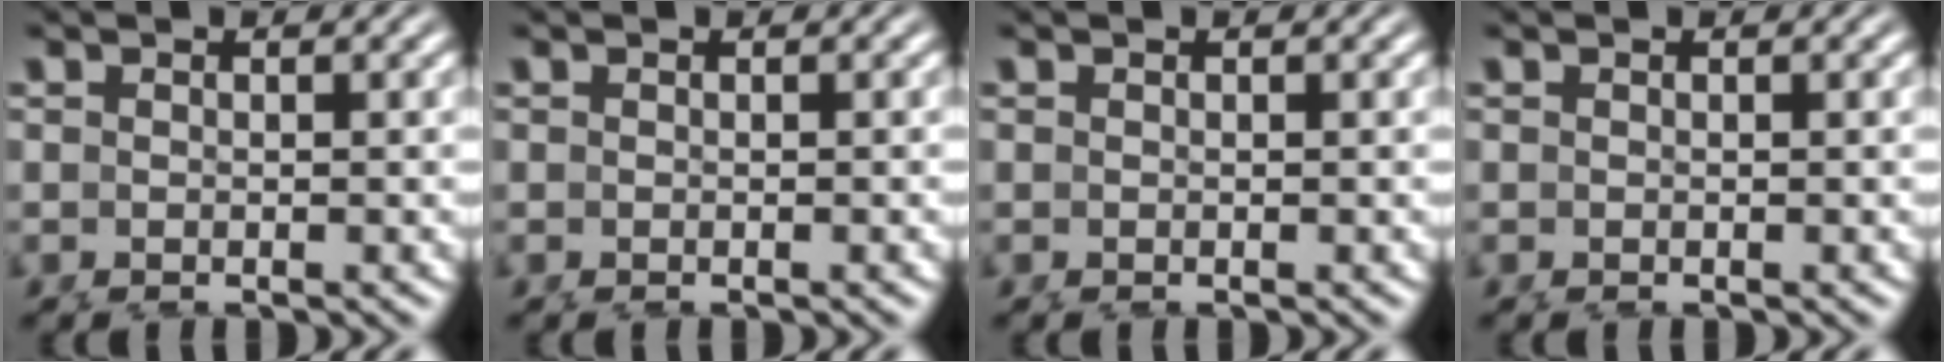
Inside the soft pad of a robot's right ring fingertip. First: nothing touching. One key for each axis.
{"total": 0.0}
{"total": 0.0}
{"total": 0.0}